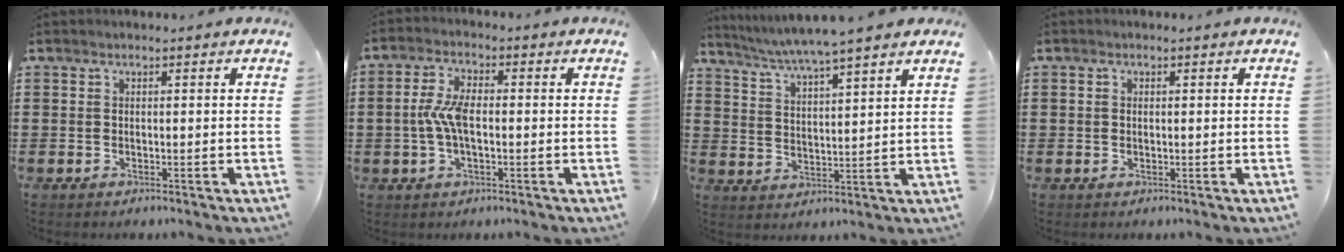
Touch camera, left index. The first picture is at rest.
{"total": 5.9, "force": [-0.4, 2.4, 5.3], "torque": [-0.125, -0.004, -0.015]}
{"total": 5.2, "force": [4.7, -0.9, 2.1], "torque": [-0.058, -0.028, 0.078]}
{"total": 0.7, "force": [0.1, 0.4, 0.5], "torque": [-0.011, 0.003, 0.001]}